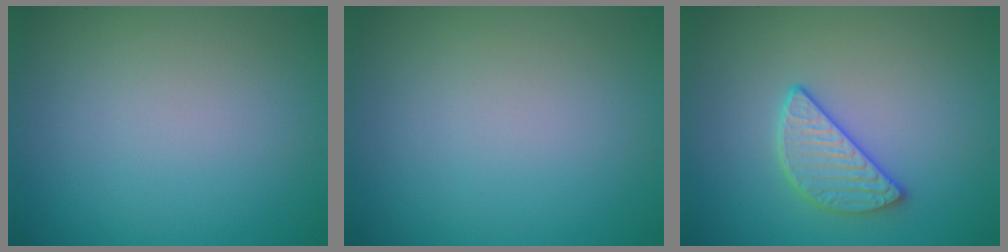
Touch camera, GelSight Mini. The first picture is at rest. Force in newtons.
{"total": 0.0}
{"total": 2.9, "press": 2.6, "slide": 1.1}